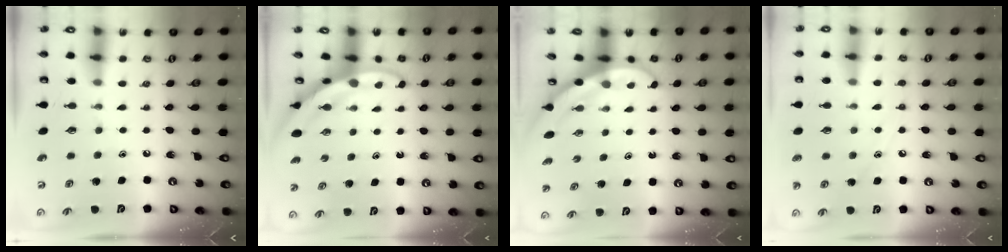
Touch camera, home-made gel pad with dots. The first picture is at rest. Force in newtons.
{"total": 3.4, "press": 3.4, "slide": 0.2}
{"total": 3.9, "press": 3.9, "slide": 0.2}
{"total": 7.1, "press": 7.1, "slide": 0.2}